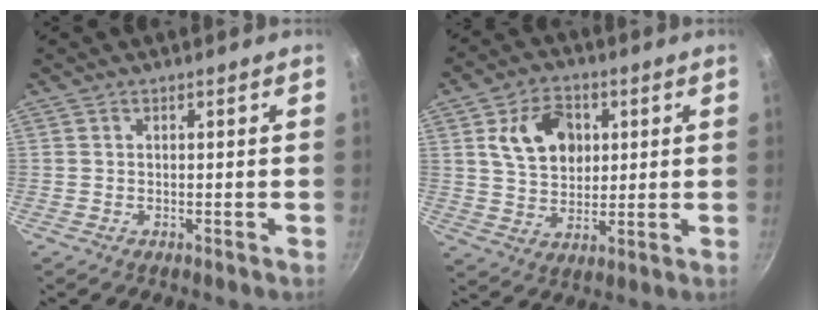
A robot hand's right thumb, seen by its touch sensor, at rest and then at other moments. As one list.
[{"total": 11.3, "force": [3.3, 8.1, 7.1], "torque": [-0.092, -0.005, 0.057]}]